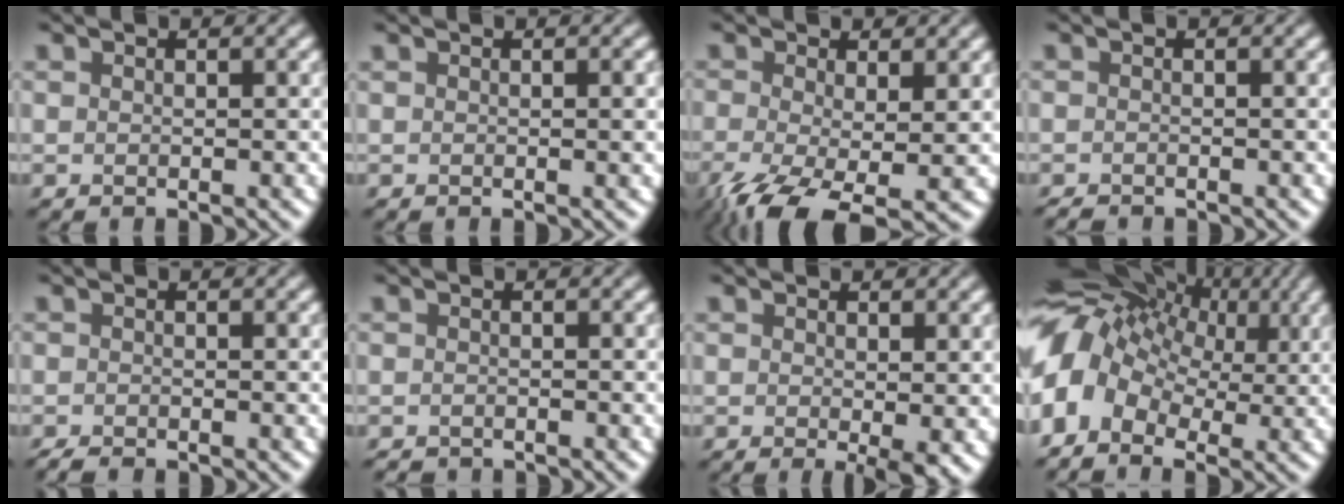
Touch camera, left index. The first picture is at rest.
{"total": 1.4, "force": [0.3, 0.3, 1.3], "torque": [-0.018, 0.003, 0.004]}
{"total": 7.4, "force": [-3.3, 2.8, 6.0], "torque": [-0.134, -0.029, -0.058]}
{"total": 0.9, "force": [-0.9, 0.1, 0.2], "torque": [-0.006, -0.007, -0.020]}
{"total": 1.3, "force": [-1.1, 0.2, 0.5], "torque": [-0.014, -0.005, -0.027]}
{"total": 1.0, "force": [-1.0, 0.1, 0.0], "torque": [0.000, -0.012, -0.022]}
{"total": 2.5, "force": [-0.3, 0.3, 2.4], "torque": [-0.037, -0.010, -0.003]}
{"total": 12.3, "force": [1.4, 9.0, 8.4], "torque": [-0.175, 0.018, 0.021]}